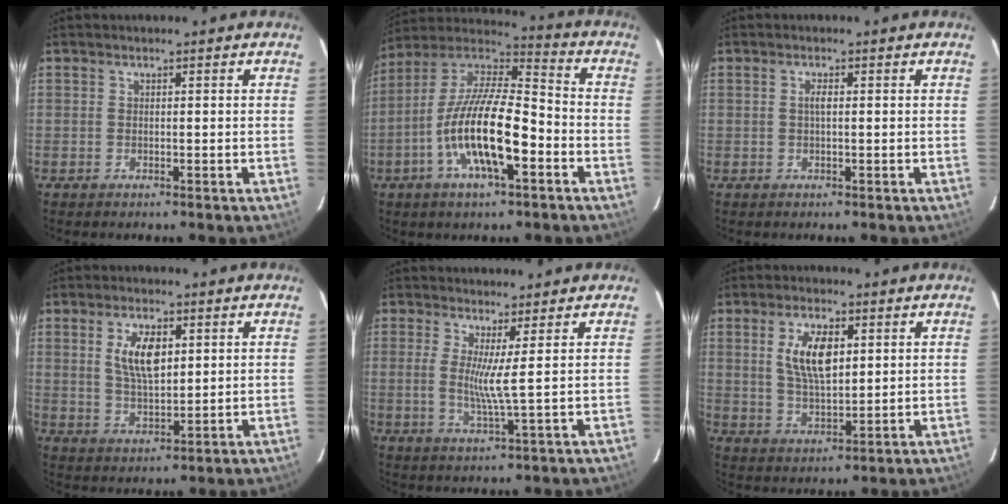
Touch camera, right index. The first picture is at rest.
{"total": 18.2, "force": [-6.3, 5.6, 16.2], "torque": [-0.311, -0.012, -0.125]}
{"total": 1.2, "force": [0.1, 0.3, 1.2], "torque": [-0.023, 0.003, -0.001]}
{"total": 7.9, "force": [2.4, 3.7, 6.5], "torque": [-0.120, 0.004, 0.049]}
{"total": 4.5, "force": [1.1, -0.8, 4.2], "torque": [-0.079, -0.015, 0.014]}
{"total": 8.9, "force": [2.5, 4.1, 7.4], "torque": [-0.141, 0.004, 0.052]}